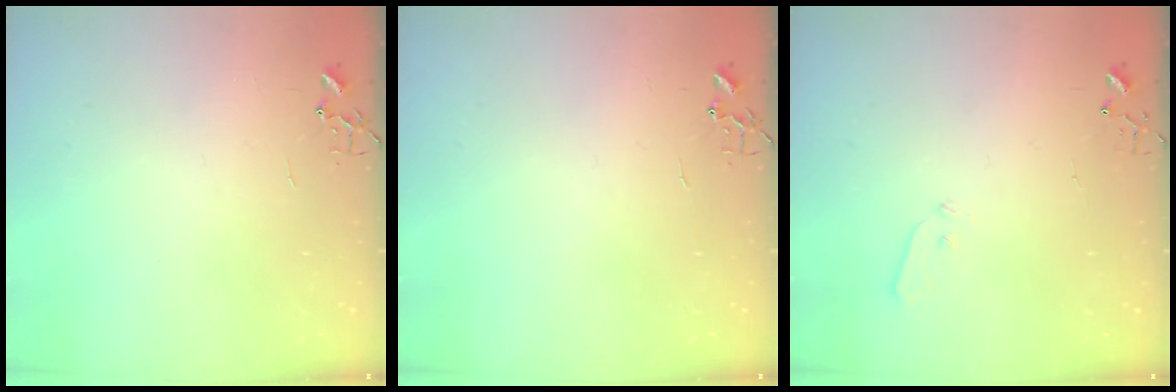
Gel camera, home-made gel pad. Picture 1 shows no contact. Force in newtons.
{"total": 0.0}
{"total": 4.0, "press": 3.9, "slide": 0.6}